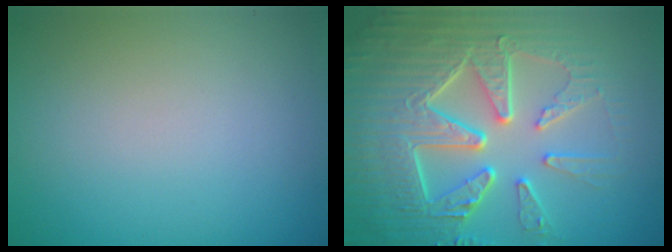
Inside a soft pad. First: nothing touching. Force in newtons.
{"total": 9.3, "press": 6.7, "slide": 6.4}